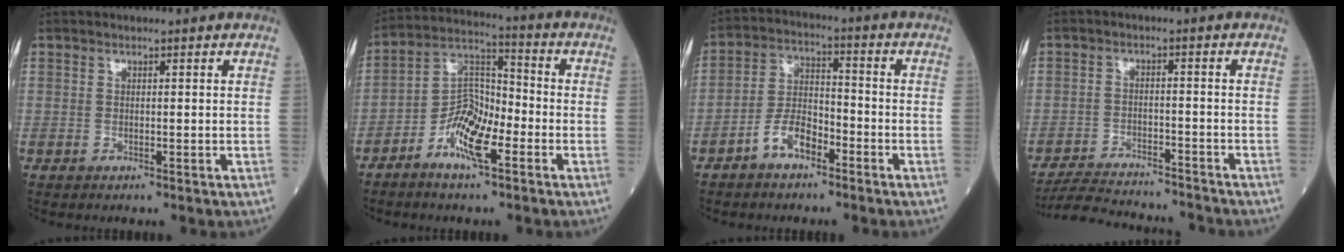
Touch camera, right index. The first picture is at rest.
{"total": 8.9, "force": [-4.3, 3.1, 7.2], "torque": [-0.141, 0.015, -0.083]}
{"total": 6.4, "force": [-4.0, 2.8, 4.1], "torque": [-0.090, 0.012, -0.080]}
{"total": 11.1, "force": [-10.8, 1.4, 2.1], "torque": [-0.040, 0.004, -0.163]}